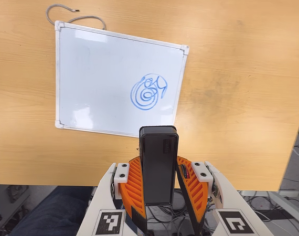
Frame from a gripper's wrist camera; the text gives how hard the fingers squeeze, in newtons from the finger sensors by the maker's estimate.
{"total": 4.5, "left": 4.4, "right": 4.7}